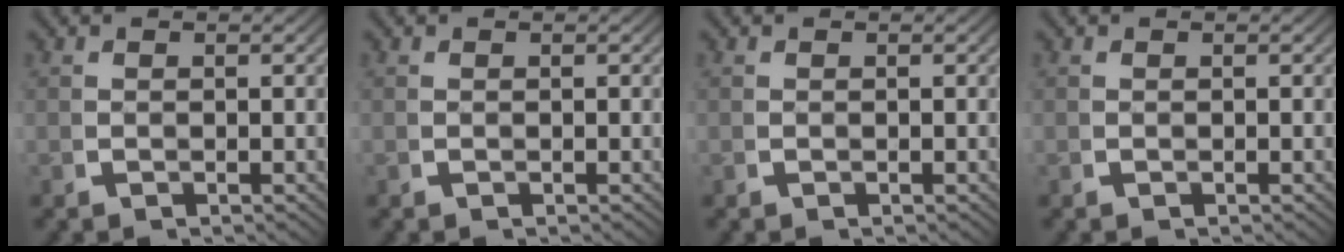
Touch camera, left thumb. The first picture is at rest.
{"total": 0.0}
{"total": 0.0}
{"total": 0.0}